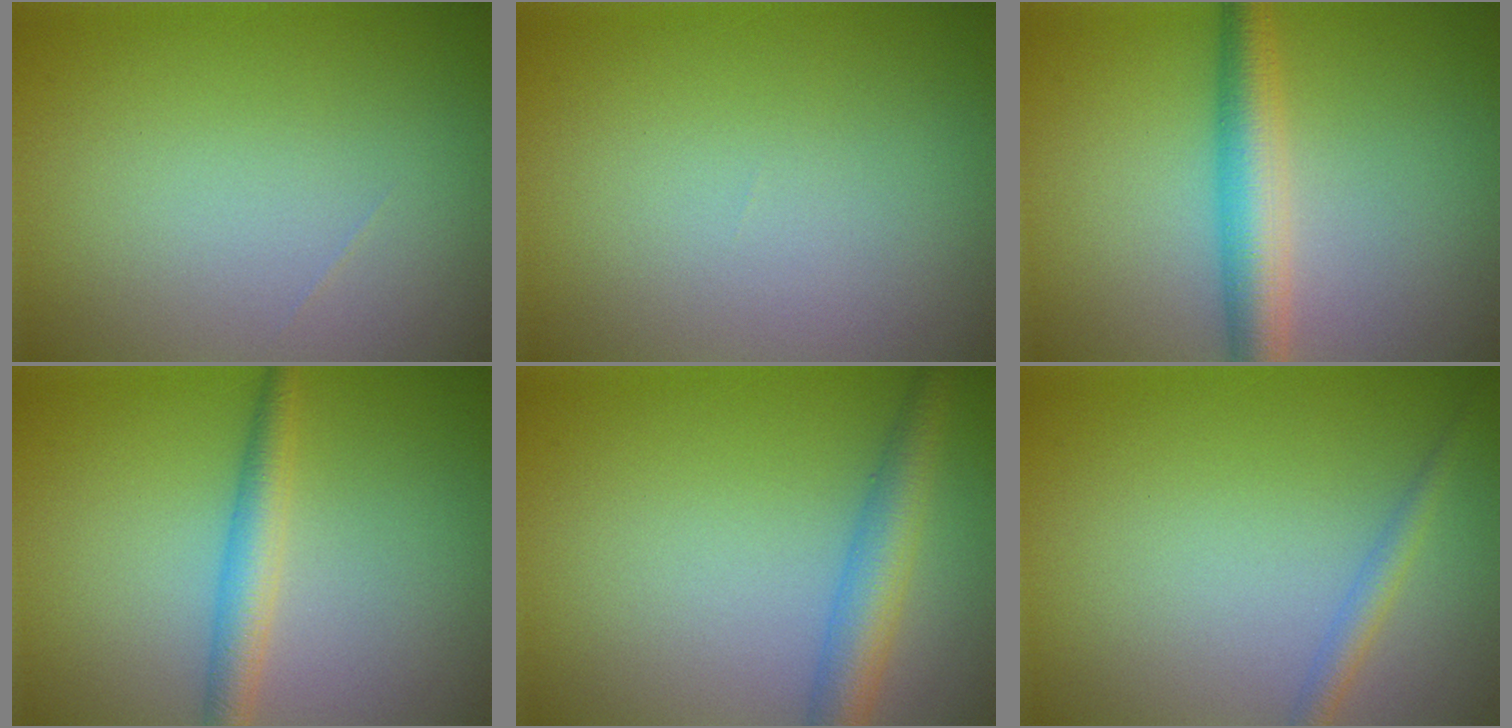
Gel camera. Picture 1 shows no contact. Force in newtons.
{"total": 0.0}
{"total": 4.8, "press": 4.8, "slide": 0.1}
{"total": 2.9, "press": 2.9, "slide": 0.0}
{"total": 4.0, "press": 4.0, "slide": 0.1}
{"total": 1.5, "press": 1.5, "slide": 0.1}